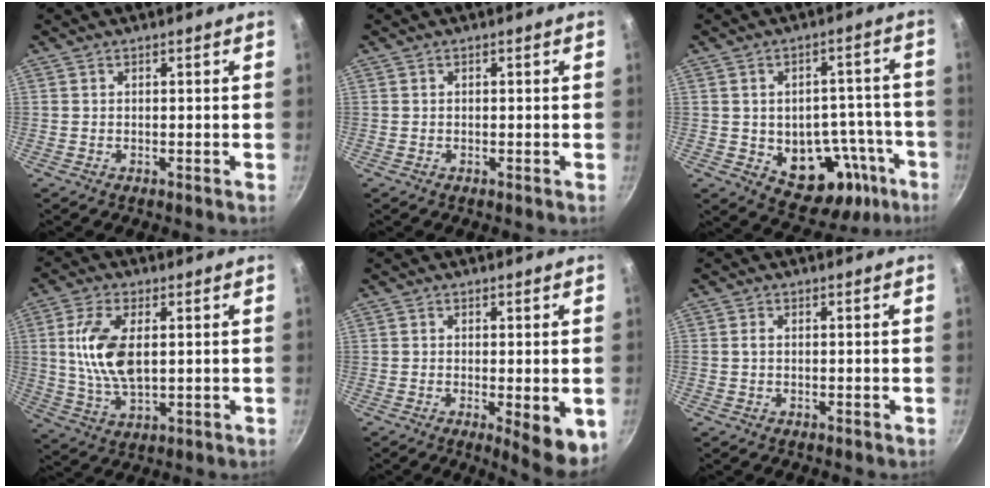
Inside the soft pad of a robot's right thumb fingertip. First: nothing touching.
{"total": 0.0}
{"total": 15.1, "force": [-5.9, 9.6, 10.0], "torque": [-0.096, 0.046, -0.065]}
{"total": 11.6, "force": [1.7, 5.7, 9.9], "torque": [-0.204, -0.009, 0.036]}
{"total": 7.6, "force": [-2.3, 2.1, 6.9], "torque": [-0.091, -0.019, -0.029]}
{"total": 0.7, "force": [-0.1, 0.4, 0.6], "torque": [-0.010, 0.001, -0.004]}